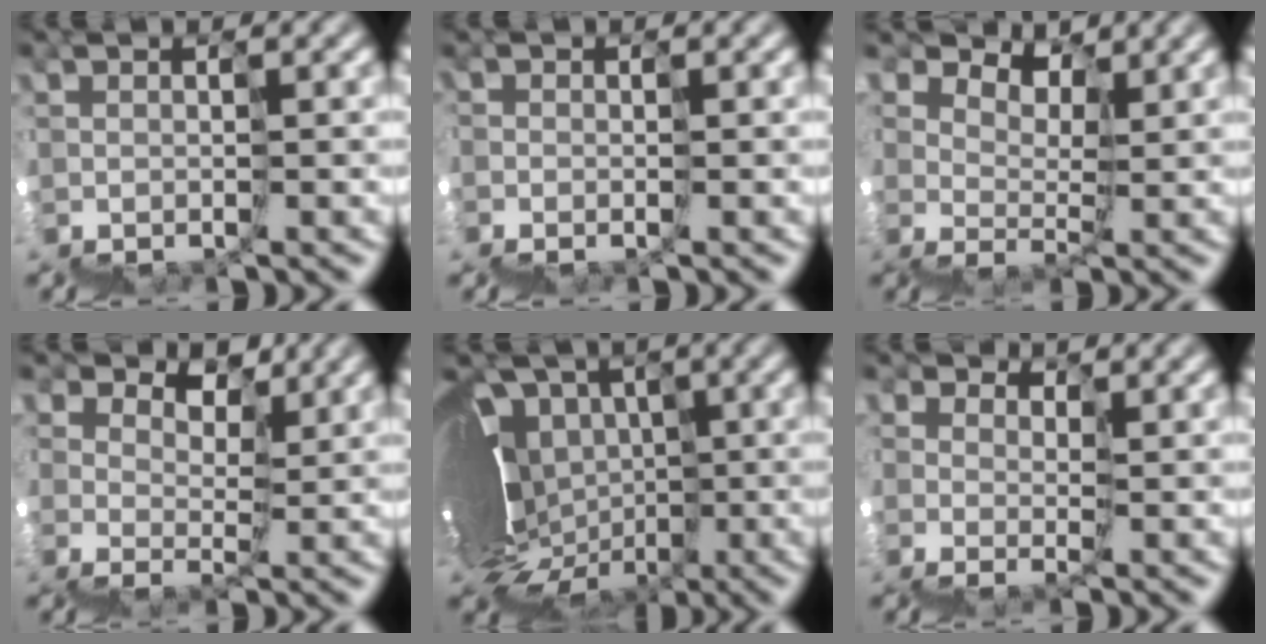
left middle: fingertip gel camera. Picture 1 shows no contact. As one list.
[{"total": 2.7, "force": [-1.5, 1.4, 1.6], "torque": [-0.030, -0.016, -0.023]}, {"total": 4.0, "force": [3.7, 0.3, -1.3], "torque": [0.027, 0.015, 0.068]}, {"total": 4.1, "force": [3.4, 2.3, 0.2], "torque": [0.010, 0.016, 0.068]}, {"total": 12.9, "force": [-0.8, 8.4, 9.7], "torque": [-0.129, 0.058, -0.009]}, {"total": 1.9, "force": [1.1, 1.5, 0.6], "torque": [-0.007, 0.004, 0.025]}]